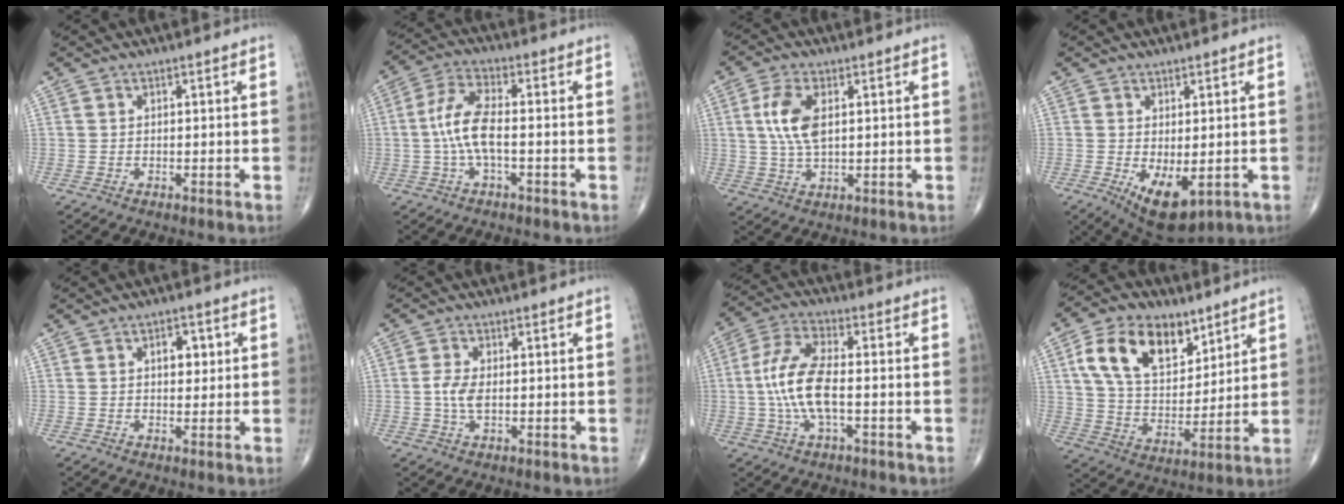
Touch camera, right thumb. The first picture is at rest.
{"total": 8.4, "force": [-1.0, 2.9, 7.8], "torque": [-0.176, 0.025, -0.023]}
{"total": 7.8, "force": [1.7, 3.7, 6.6], "torque": [-0.139, -0.004, 0.033]}
{"total": 8.6, "force": [-2.0, 4.1, 7.3], "torque": [-0.107, -0.015, -0.013]}
{"total": 4.1, "force": [1.0, 2.6, 3.0], "torque": [-0.022, -0.001, 0.012]}
{"total": 3.9, "force": [-0.1, 2.0, 3.4], "torque": [-0.075, 0.000, -0.003]}
{"total": 11.5, "force": [-1.3, 4.2, 10.6], "torque": [-0.233, 0.023, -0.027]}
{"total": 17.5, "force": [8.4, 10.7, 11.1], "torque": [-0.161, -0.029, 0.157]}